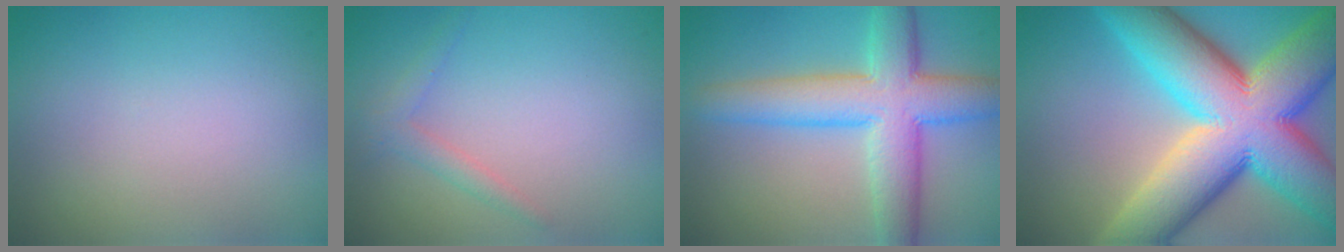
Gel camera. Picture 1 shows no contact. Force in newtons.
{"total": 1.5, "press": 1.5, "slide": 0.1}
{"total": 7.9, "press": 7.9, "slide": 0.3}
{"total": 18.0, "press": 18.0, "slide": 0.7}